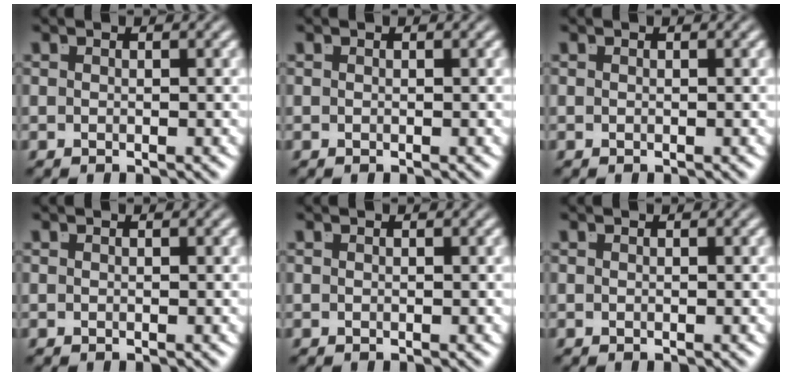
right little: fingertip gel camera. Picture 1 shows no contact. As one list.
[{"total": 0.0}, {"total": 0.0}, {"total": 0.0}, {"total": 0.0}, {"total": 0.0}]